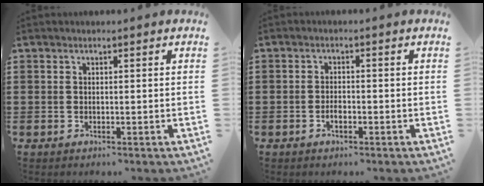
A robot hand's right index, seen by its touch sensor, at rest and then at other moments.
{"total": 1.8, "force": [-0.9, 0.6, 1.4], "torque": [-0.028, -0.002, -0.015]}